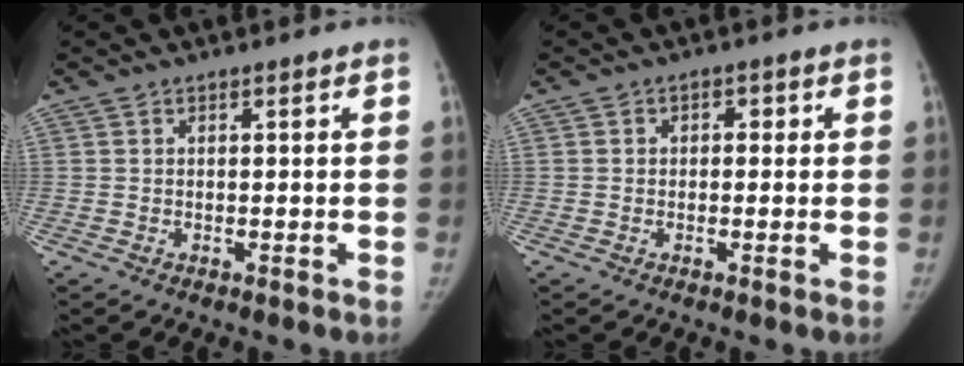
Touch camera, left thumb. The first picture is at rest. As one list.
[{"total": 1.7, "force": [0.1, 1.5, 0.8], "torque": [0.003, 0.006, -0.007]}]